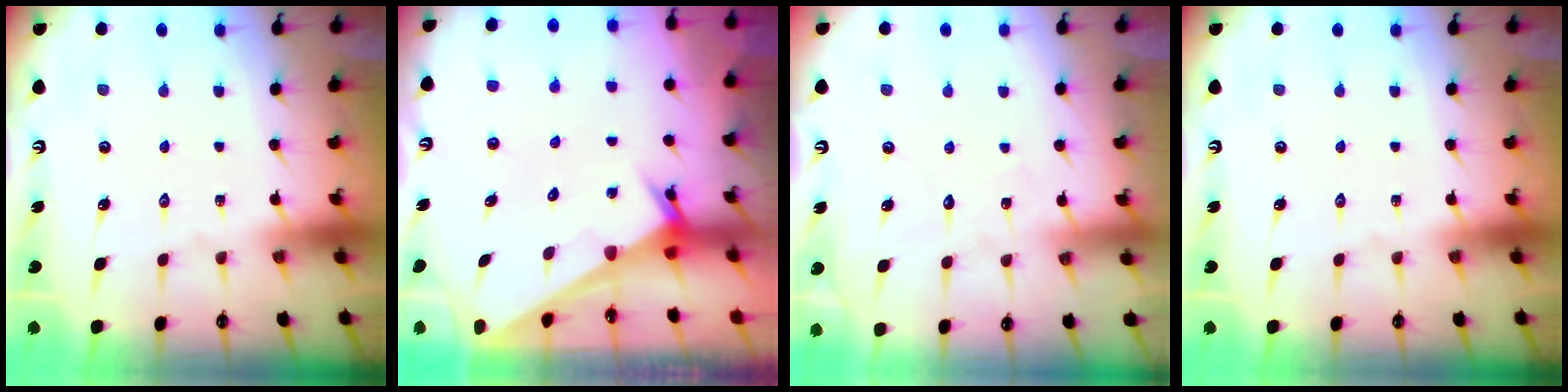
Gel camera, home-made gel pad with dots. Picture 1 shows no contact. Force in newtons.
{"total": 2.4, "press": 2.4, "slide": 0.1}
{"total": 4.9, "press": 4.8, "slide": 0.4}
{"total": 0.0}